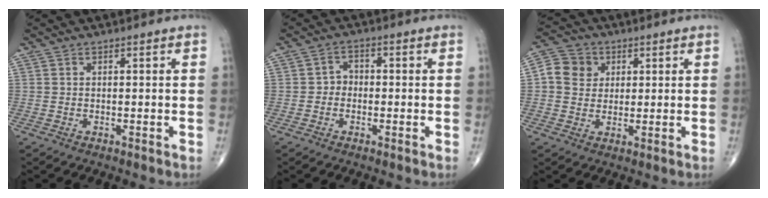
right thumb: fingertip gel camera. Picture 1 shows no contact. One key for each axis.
{"total": 2.7, "fx": -0.7, "fy": 2.2, "fz": 1.3, "tx": -0.004, "ty": 0.013, "tz": -0.022}
{"total": 6.8, "fx": 1.5, "fy": 6.2, "fz": 2.3, "tx": -0.021, "ty": 0.003, "tz": 0.018}